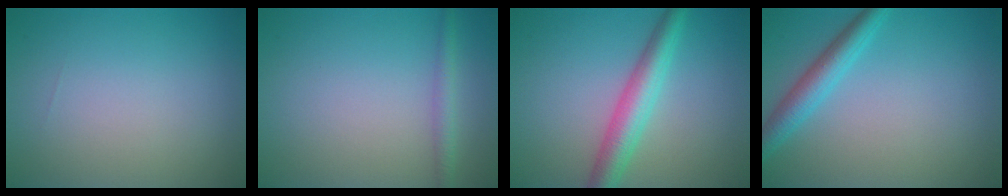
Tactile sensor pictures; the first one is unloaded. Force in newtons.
{"total": 1.6, "press": 1.6, "slide": 0.1}
{"total": 4.4, "press": 4.4, "slide": 0.1}
{"total": 3.2, "press": 3.2, "slide": 0.1}